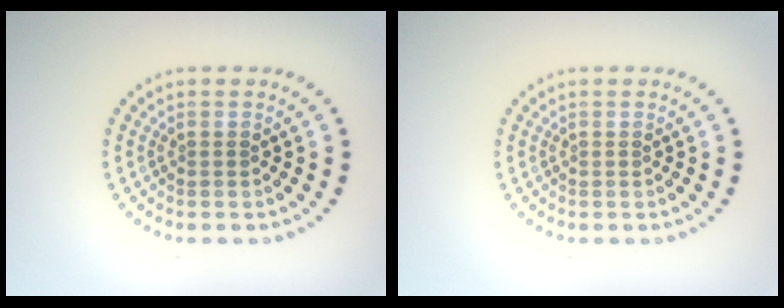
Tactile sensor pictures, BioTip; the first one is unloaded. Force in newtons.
{"total": 0.0}